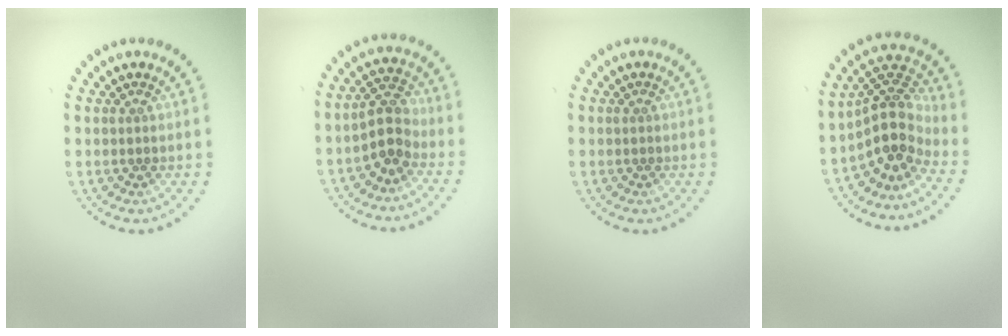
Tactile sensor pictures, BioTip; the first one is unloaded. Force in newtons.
{"total": 2.9, "press": 2.7, "slide": 1.2}
{"total": 0.0}
{"total": 4.5, "press": 3.3, "slide": 3.0}